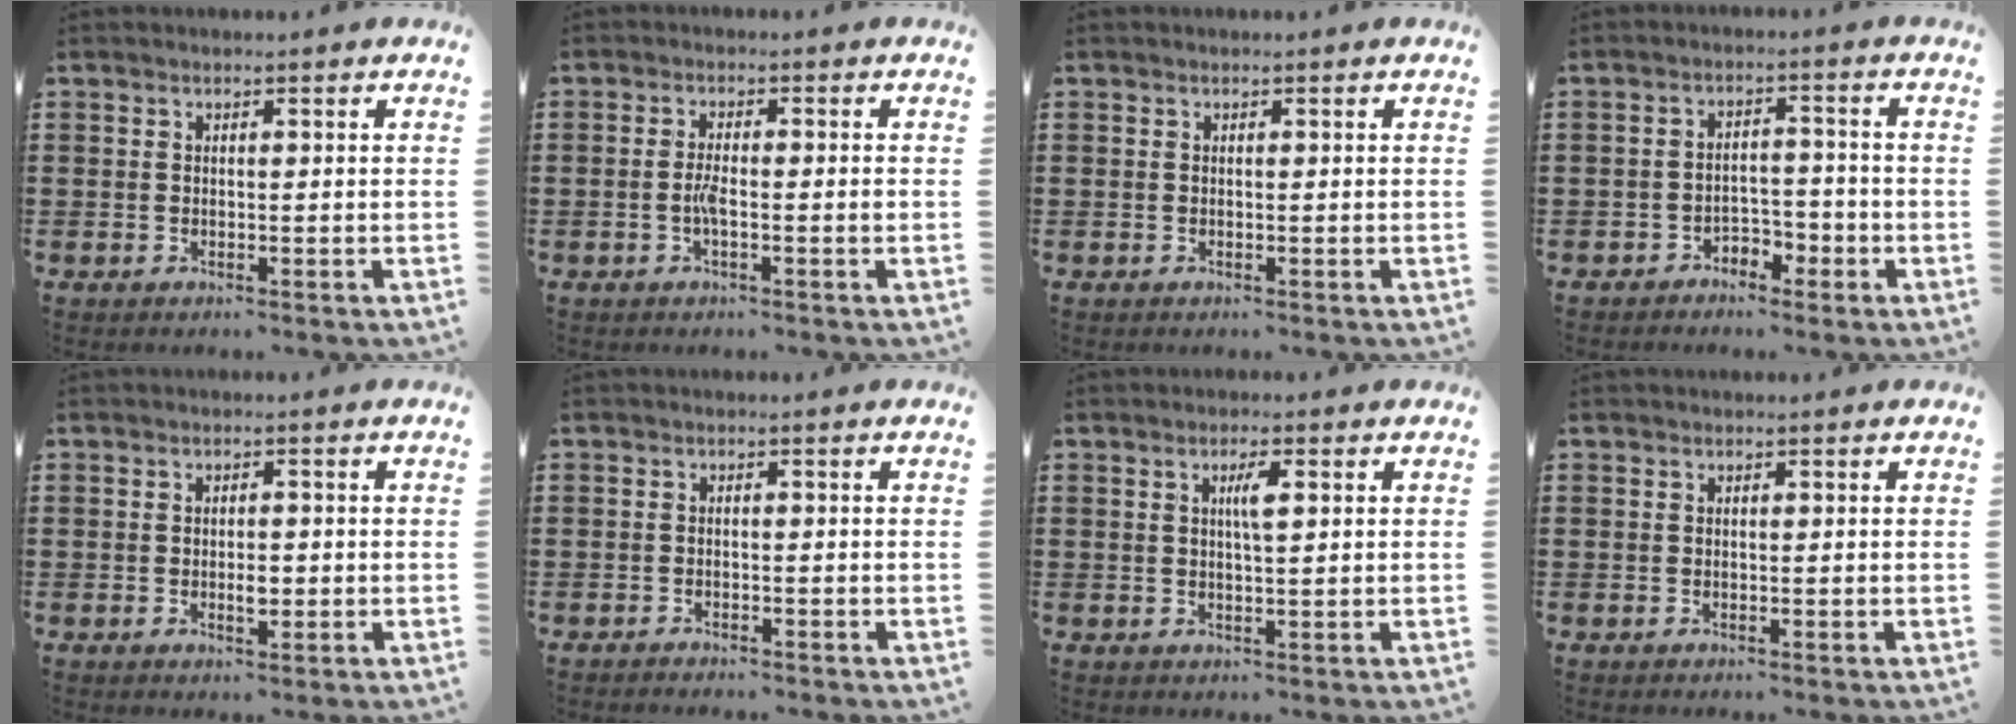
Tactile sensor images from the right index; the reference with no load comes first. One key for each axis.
{"total": 2.8, "fx": -0.8, "fy": 0.4, "fz": 2.6, "tx": -0.056, "ty": -0.001, "tz": -0.018}
{"total": 0.0}
{"total": 3.0, "fx": -2.4, "fy": 1.5, "fz": 1.0, "tx": -0.023, "ty": 0.006, "tz": -0.050}
{"total": 2.2, "fx": -0.3, "fy": 0.9, "fz": 2.0, "tx": -0.036, "ty": 0.002, "tz": -0.006}
{"total": 1.1, "fx": -1.1, "fy": 0.1, "fz": 0.0, "tx": -0.003, "ty": 0.003, "tz": -0.024}
{"total": 2.7, "fx": 0.7, "fy": 0.5, "fz": 2.6, "tx": -0.052, "ty": 0.004, "tz": 0.010}
{"total": 0.0}